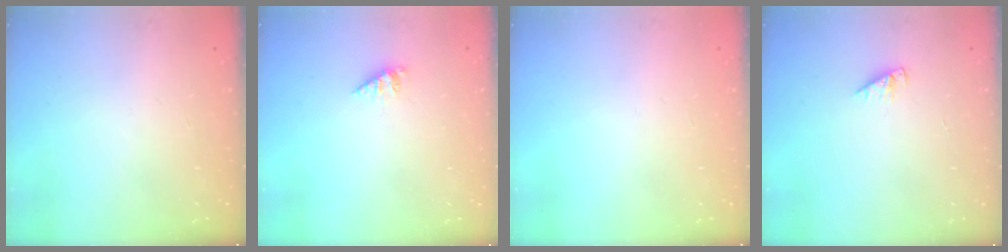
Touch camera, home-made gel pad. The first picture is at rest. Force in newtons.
{"total": 1.5, "press": 1.5, "slide": 0.3}
{"total": 0.0}
{"total": 3.3, "press": 3.2, "slide": 0.5}